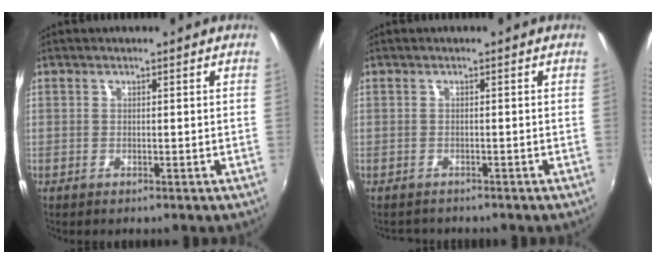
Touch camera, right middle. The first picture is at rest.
{"total": 2.2, "force": [-2.0, 0.9, 0.2], "torque": [-0.009, -0.009, -0.031]}